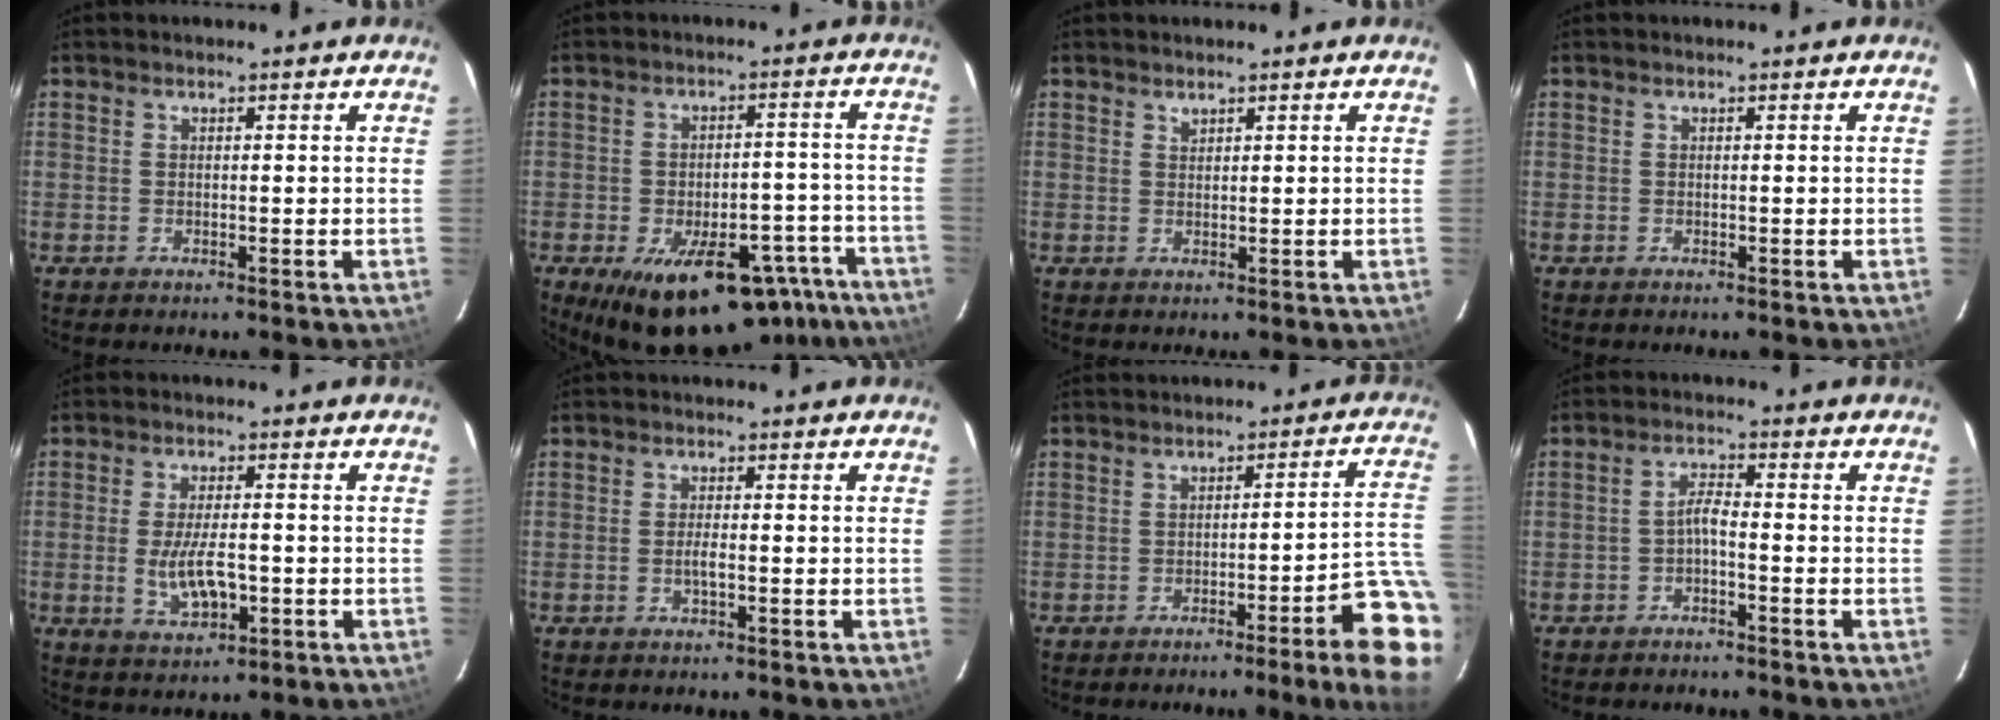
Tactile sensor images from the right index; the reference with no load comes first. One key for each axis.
{"total": 21.9, "fx": -14.3, "fy": 10.6, "fz": 12.7, "tx": -0.190, "ty": -0.002, "tz": -0.164}
{"total": 0.8, "fx": 0.7, "fy": 0.2, "fz": 0.2, "tx": -0.002, "ty": 0.002, "tz": 0.015}
{"total": 0.0}
{"total": 7.4, "fx": -1.6, "fy": 3.0, "fz": 6.6, "tx": -0.130, "ty": -0.009, "tz": -0.022}
{"total": 3.0, "fx": -1.0, "fy": 0.4, "fz": 2.8, "tx": -0.055, "ty": -0.002, "tz": -0.020}
{"total": 10.3, "fx": -6.2, "fy": -0.6, "fz": 8.2, "tx": -0.058, "ty": 0.012, "tz": -0.072}
{"total": 2.4, "fx": -1.6, "fy": 0.3, "fz": 1.8, "tx": -0.042, "ty": 0.010, "tz": -0.030}